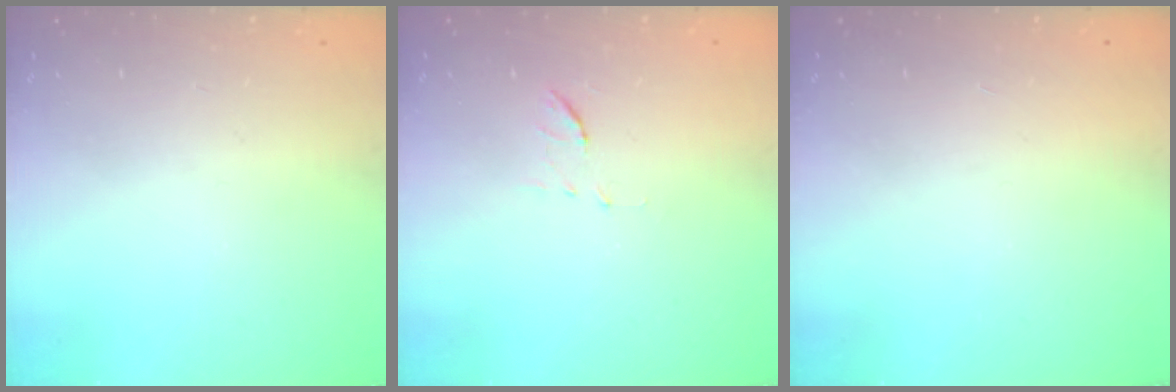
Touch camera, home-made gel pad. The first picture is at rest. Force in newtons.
{"total": 6.2, "press": 6.0, "slide": 1.8}
{"total": 1.5, "press": 1.5, "slide": 0.1}